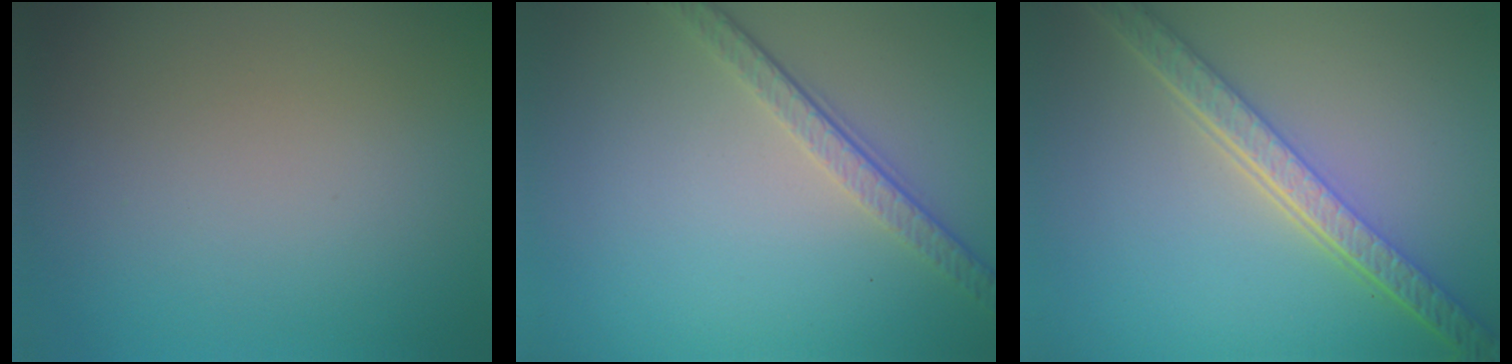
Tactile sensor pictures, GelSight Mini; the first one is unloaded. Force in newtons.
{"total": 3.5, "press": 2.5, "slide": 2.5}
{"total": 5.7, "press": 4.3, "slide": 3.7}